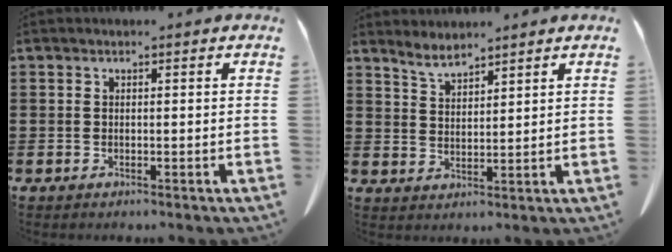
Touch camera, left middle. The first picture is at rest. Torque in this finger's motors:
{"motor_torque": [0.14, 0.08, -0.03, 0.01]}